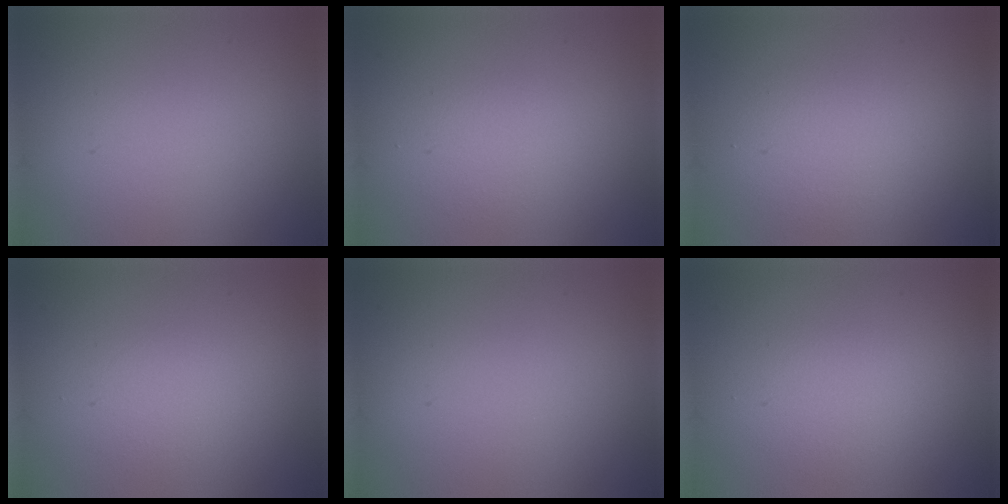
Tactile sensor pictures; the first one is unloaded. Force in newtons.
{"total": 1.4, "press": 1.4, "slide": 0.0}
{"total": 2.6, "press": 2.6, "slide": 0.0}
{"total": 1.4, "press": 1.4, "slide": 0.1}
{"total": 0.0}
{"total": 1.7, "press": 1.7, "slide": 0.2}